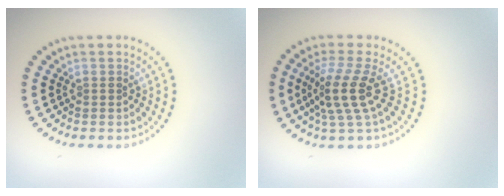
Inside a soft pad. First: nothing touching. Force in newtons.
{"total": 3.9, "press": 2.9, "slide": 2.6}